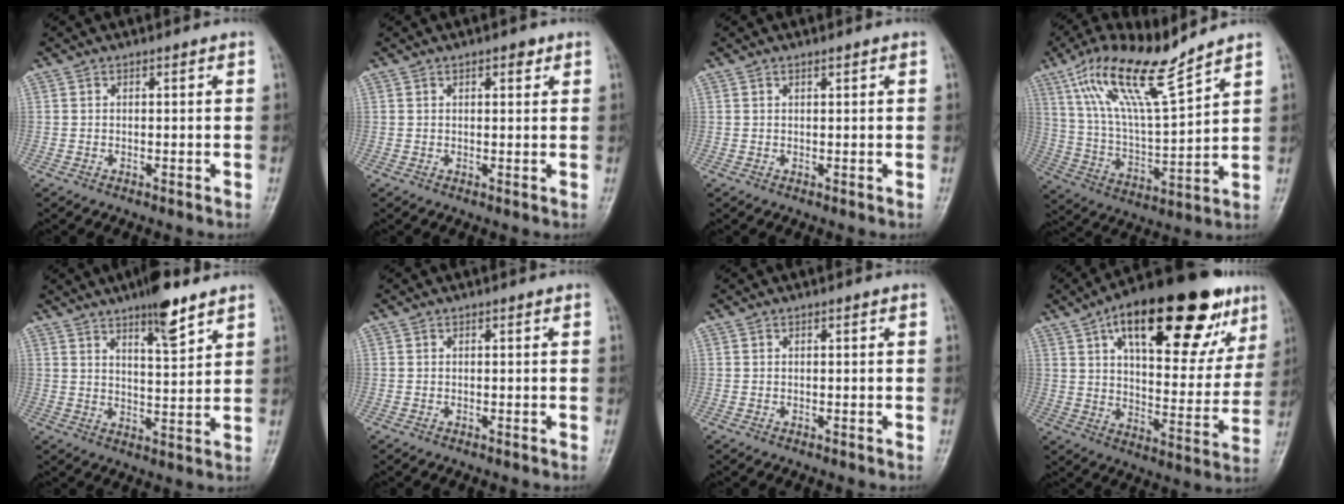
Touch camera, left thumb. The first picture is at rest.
{"total": 2.2, "force": [1.3, 1.0, 1.5], "torque": [-0.015, -0.003, 0.016]}
{"total": 0.6, "force": [0.4, 0.1, 0.4], "torque": [-0.007, -0.002, 0.008]}
{"total": 16.0, "force": [11.2, 2.7, 11.1], "torque": [-0.199, -0.050, 0.220]}
{"total": 8.6, "force": [6.1, 2.0, 5.8], "torque": [-0.079, -0.038, 0.096]}
{"total": 0.0}
{"total": 0.0}
{"total": 29.0, "force": [15.2, 12.1, 21.6], "torque": [-0.287, -0.011, 0.229]}